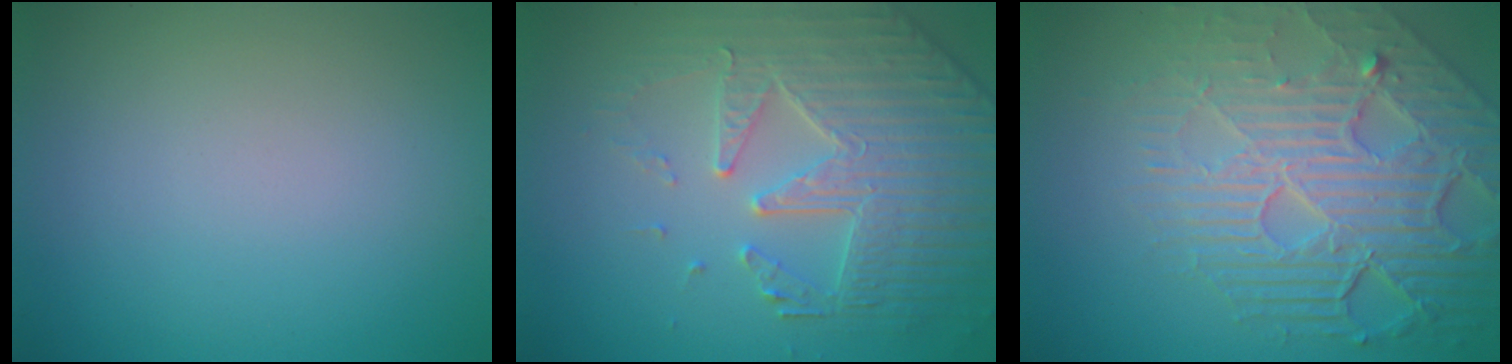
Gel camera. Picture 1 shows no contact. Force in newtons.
{"total": 5.3, "press": 5.0, "slide": 2.0}
{"total": 8.7, "press": 5.9, "slide": 6.5}